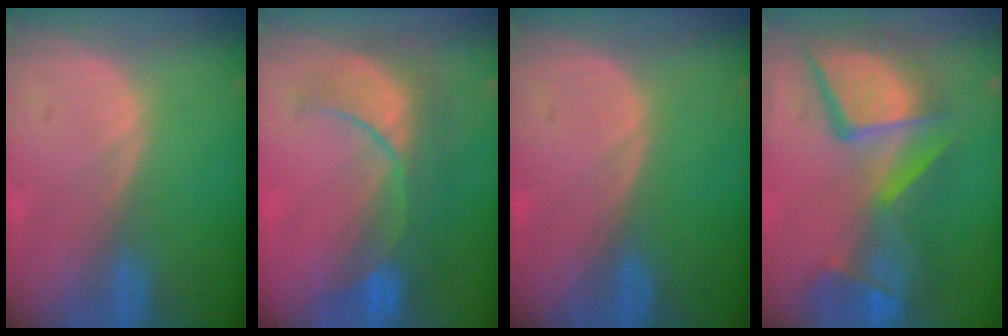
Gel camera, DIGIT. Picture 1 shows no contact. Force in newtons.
{"total": 8.2, "press": 8.2, "slide": 0.8}
{"total": 0.0}
{"total": 13.8, "press": 11.2, "slide": 8.0}